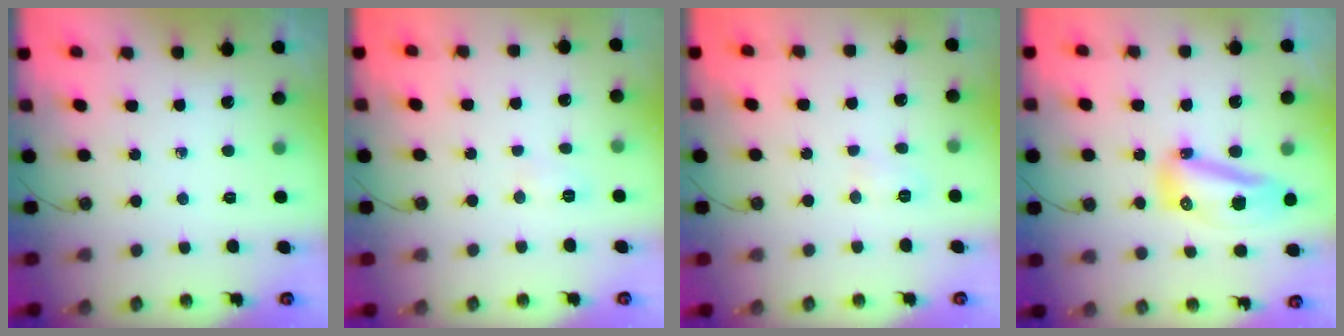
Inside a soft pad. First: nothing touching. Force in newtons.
{"total": 3.6, "press": 3.6, "slide": 0.7}
{"total": 3.9, "press": 3.7, "slide": 1.1}
{"total": 15.3, "press": 13.8, "slide": 6.6}